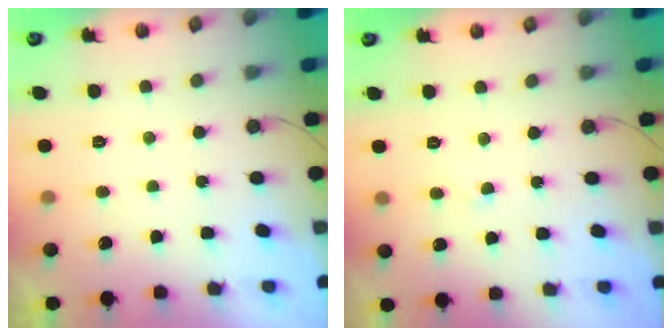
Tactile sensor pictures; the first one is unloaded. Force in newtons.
{"total": 2.8, "press": 2.8, "slide": 0.2}